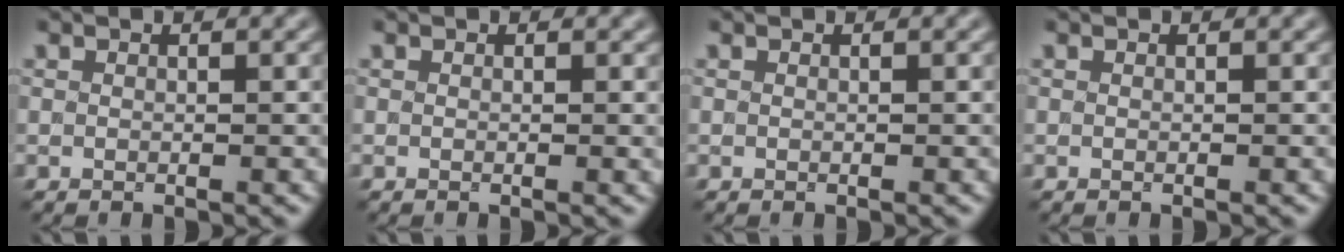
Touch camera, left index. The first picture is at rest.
{"total": 0.0}
{"total": 0.0}
{"total": 0.0}